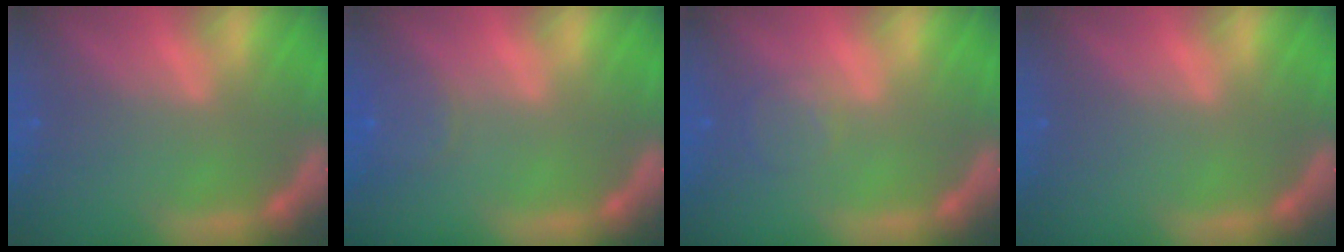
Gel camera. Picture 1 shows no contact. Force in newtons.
{"total": 2.4}
{"total": 2.0}
{"total": 0.0}